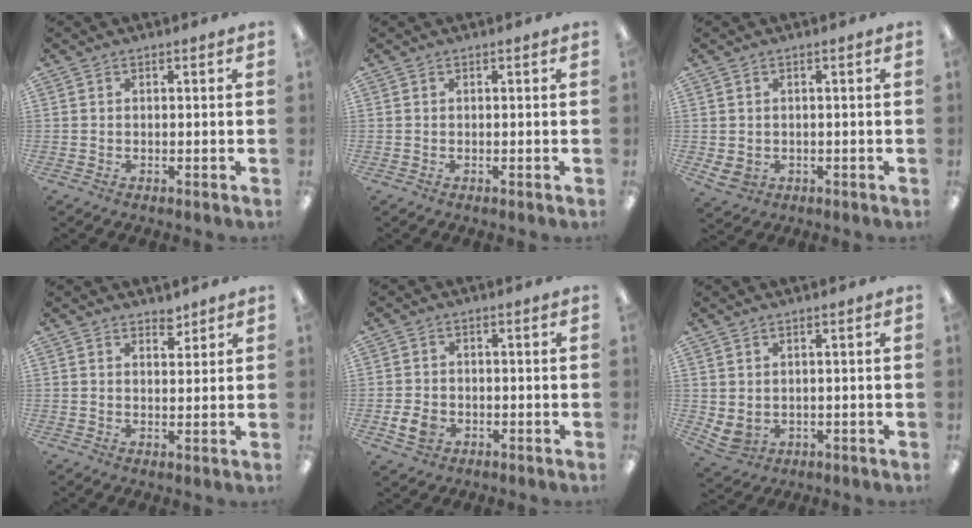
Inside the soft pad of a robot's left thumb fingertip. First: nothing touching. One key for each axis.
{"total": 0.0}
{"total": 2.8, "fx": -0.1, "fy": 2.4, "fz": 1.4, "tx": -0.039, "ty": -0.003, "tz": -0.003}
{"total": 3.3, "fx": 2.8, "fy": 1.3, "fz": 1.0, "tx": 0.001, "ty": -0.019, "tz": 0.047}
{"total": 4.4, "fx": -1.4, "fy": 3.2, "fz": 2.6, "tx": -0.062, "ty": 0.000, "tz": -0.027}
{"total": 3.0, "fx": 1.5, "fy": 2.2, "fz": 1.4, "tx": -0.045, "ty": -0.012, "tz": 0.027}